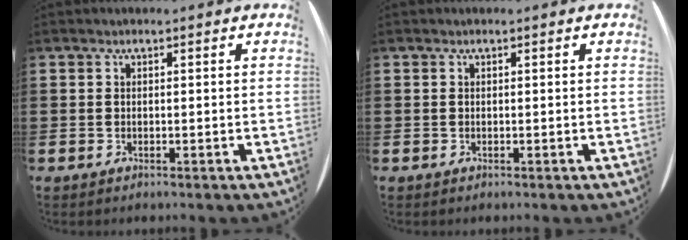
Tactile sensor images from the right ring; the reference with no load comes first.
{"total": 0.0}